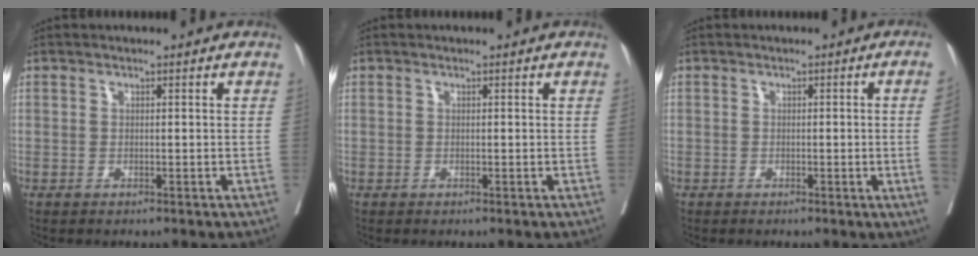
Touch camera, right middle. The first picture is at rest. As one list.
[{"total": 0.0}, {"total": 3.7, "force": [-0.4, -1.4, 3.4], "torque": [-0.047, -0.008, -0.001]}]